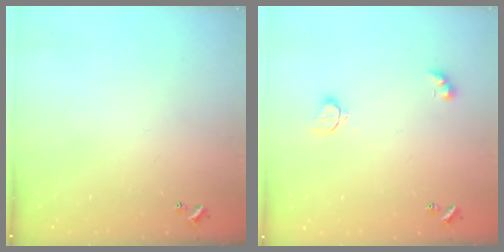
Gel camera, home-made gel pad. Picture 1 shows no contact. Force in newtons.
{"total": 3.3, "press": 3.3, "slide": 0.6}